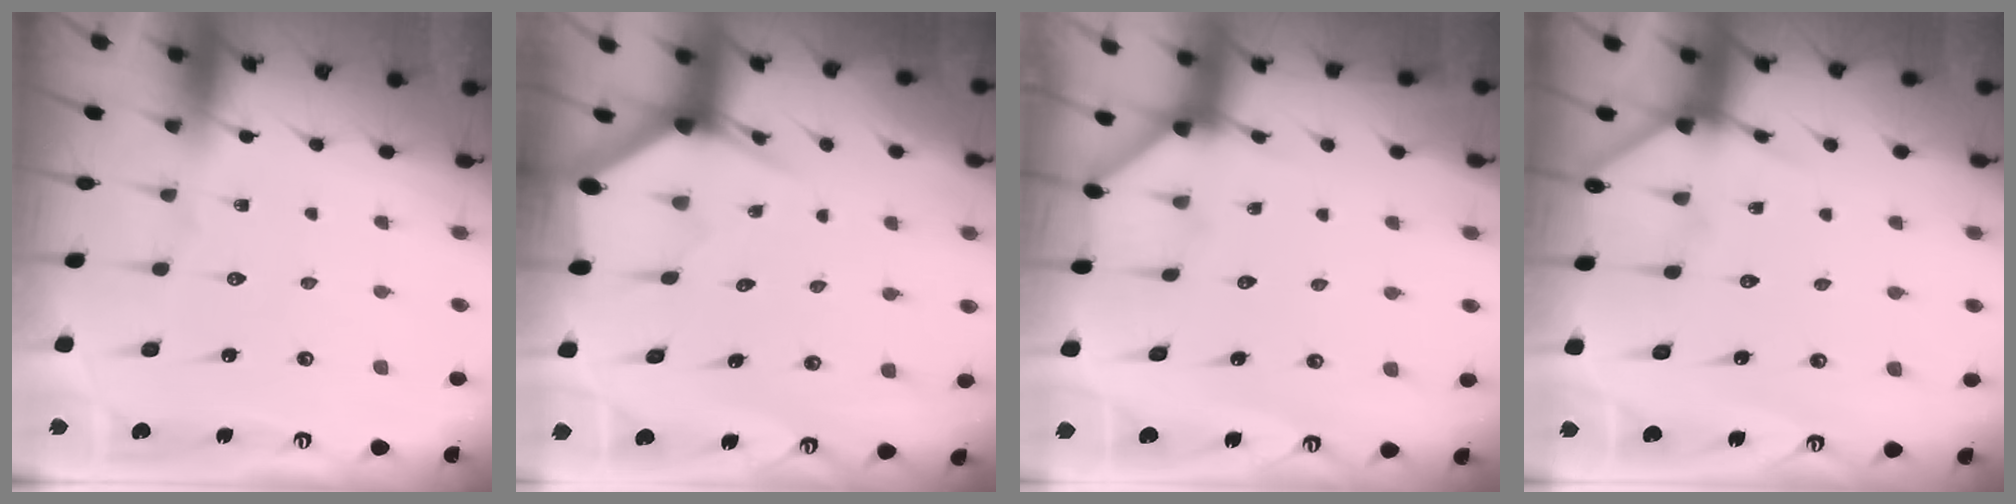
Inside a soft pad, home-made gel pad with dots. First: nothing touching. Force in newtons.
{"total": 3.1, "press": 3.1, "slide": 0.1}
{"total": 2.5, "press": 2.5, "slide": 0.4}
{"total": 4.5, "press": 4.5, "slide": 0.3}